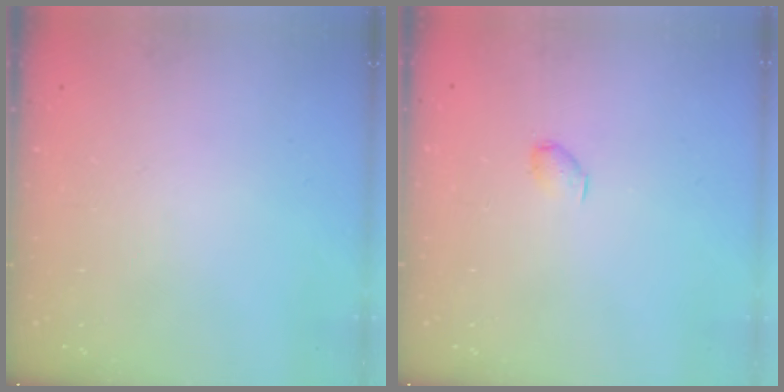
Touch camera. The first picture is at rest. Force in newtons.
{"total": 3.5, "press": 3.5, "slide": 0.6}